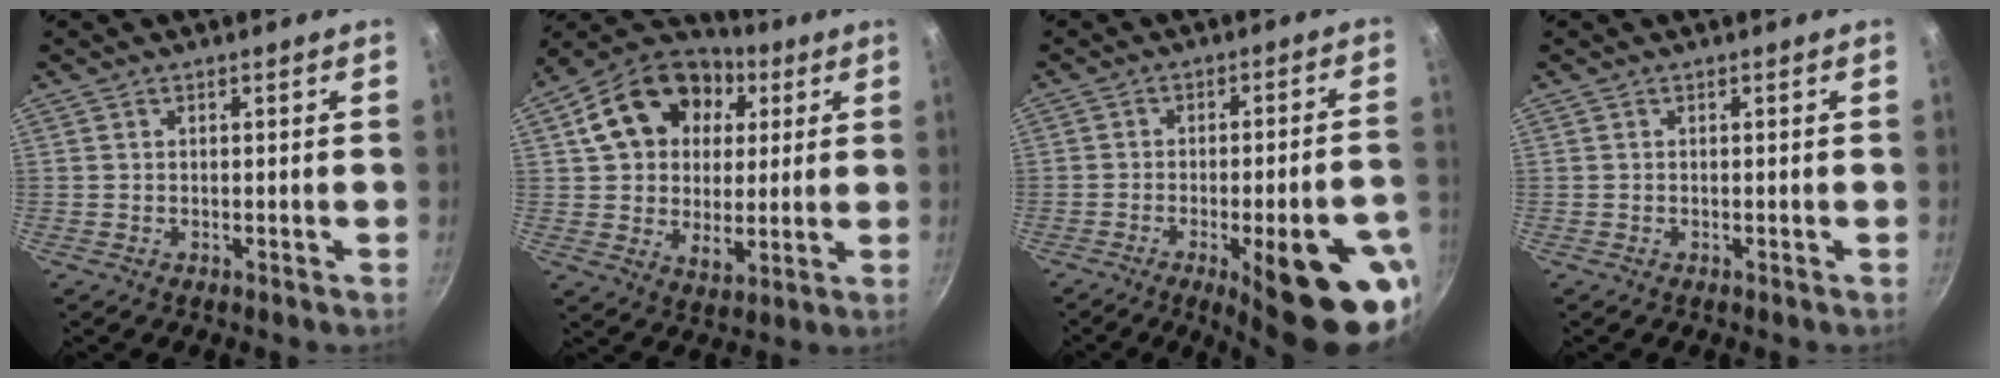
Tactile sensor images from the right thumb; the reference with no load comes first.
{"total": 20.3, "force": [6.1, 15.0, 12.2], "torque": [-0.188, 0.009, 0.096]}
{"total": 20.7, "force": [-8.6, 4.8, 18.2], "torque": [-0.221, 0.024, -0.110]}
{"total": 0.0}